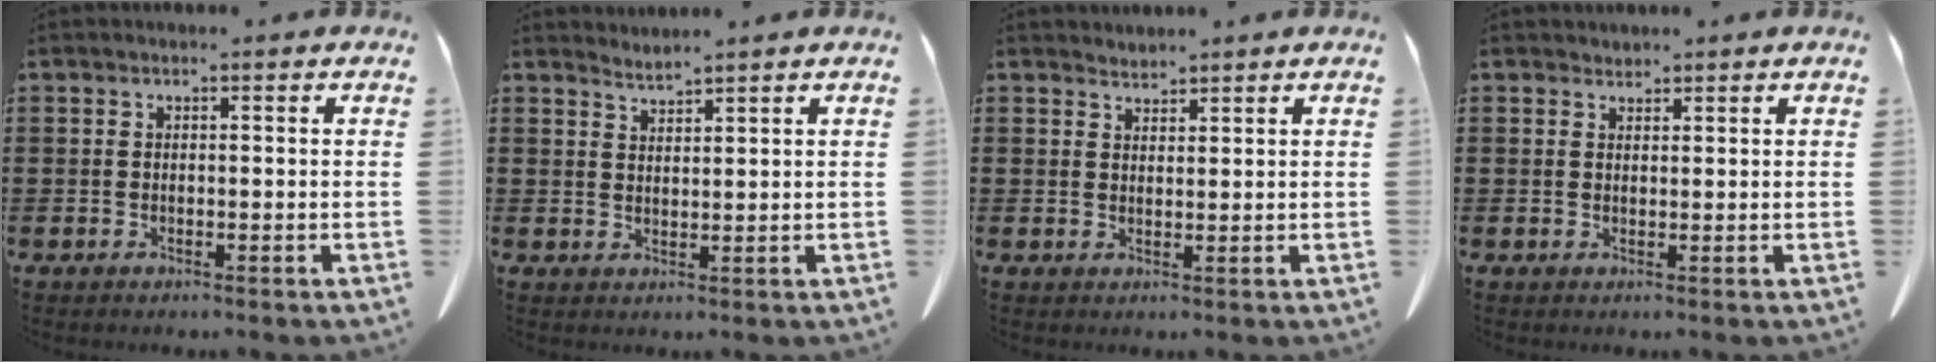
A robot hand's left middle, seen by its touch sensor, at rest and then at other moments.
{"total": 1.9, "force": [1.9, -0.3, -0.2], "torque": [0.000, -0.005, 0.037]}
{"total": 1.9, "force": [1.9, 0.3, -0.3], "torque": [0.000, -0.004, 0.038]}
{"total": 1.3, "force": [1.2, 0.5, -0.1], "torque": [-0.001, 0.001, 0.024]}